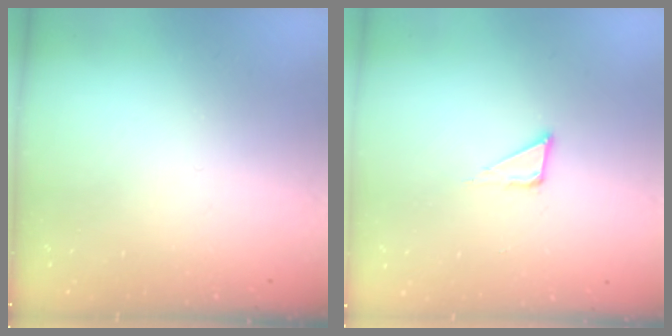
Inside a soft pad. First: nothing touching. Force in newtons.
{"total": 5.3, "press": 5.2, "slide": 0.3}